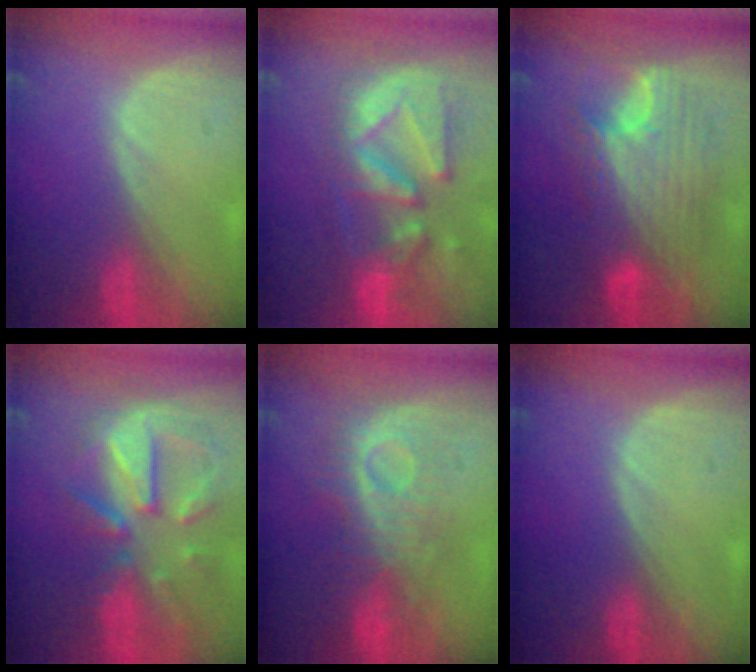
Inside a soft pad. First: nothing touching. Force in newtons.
{"total": 12.5, "press": 11.0, "slide": 5.9}
{"total": 10.9, "press": 10.9, "slide": 0.8}
{"total": 11.1, "press": 9.8, "slide": 5.4}
{"total": 8.7, "press": 8.5, "slide": 2.0}
{"total": 0.0}